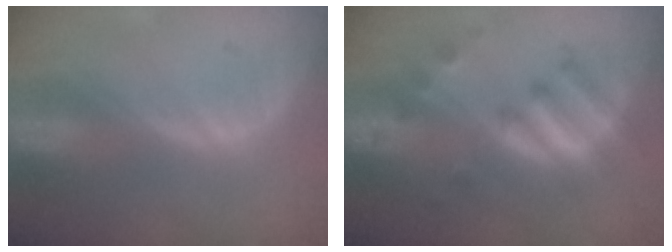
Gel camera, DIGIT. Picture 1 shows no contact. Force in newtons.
{"total": 7.5, "press": 7.5, "slide": 0.9}